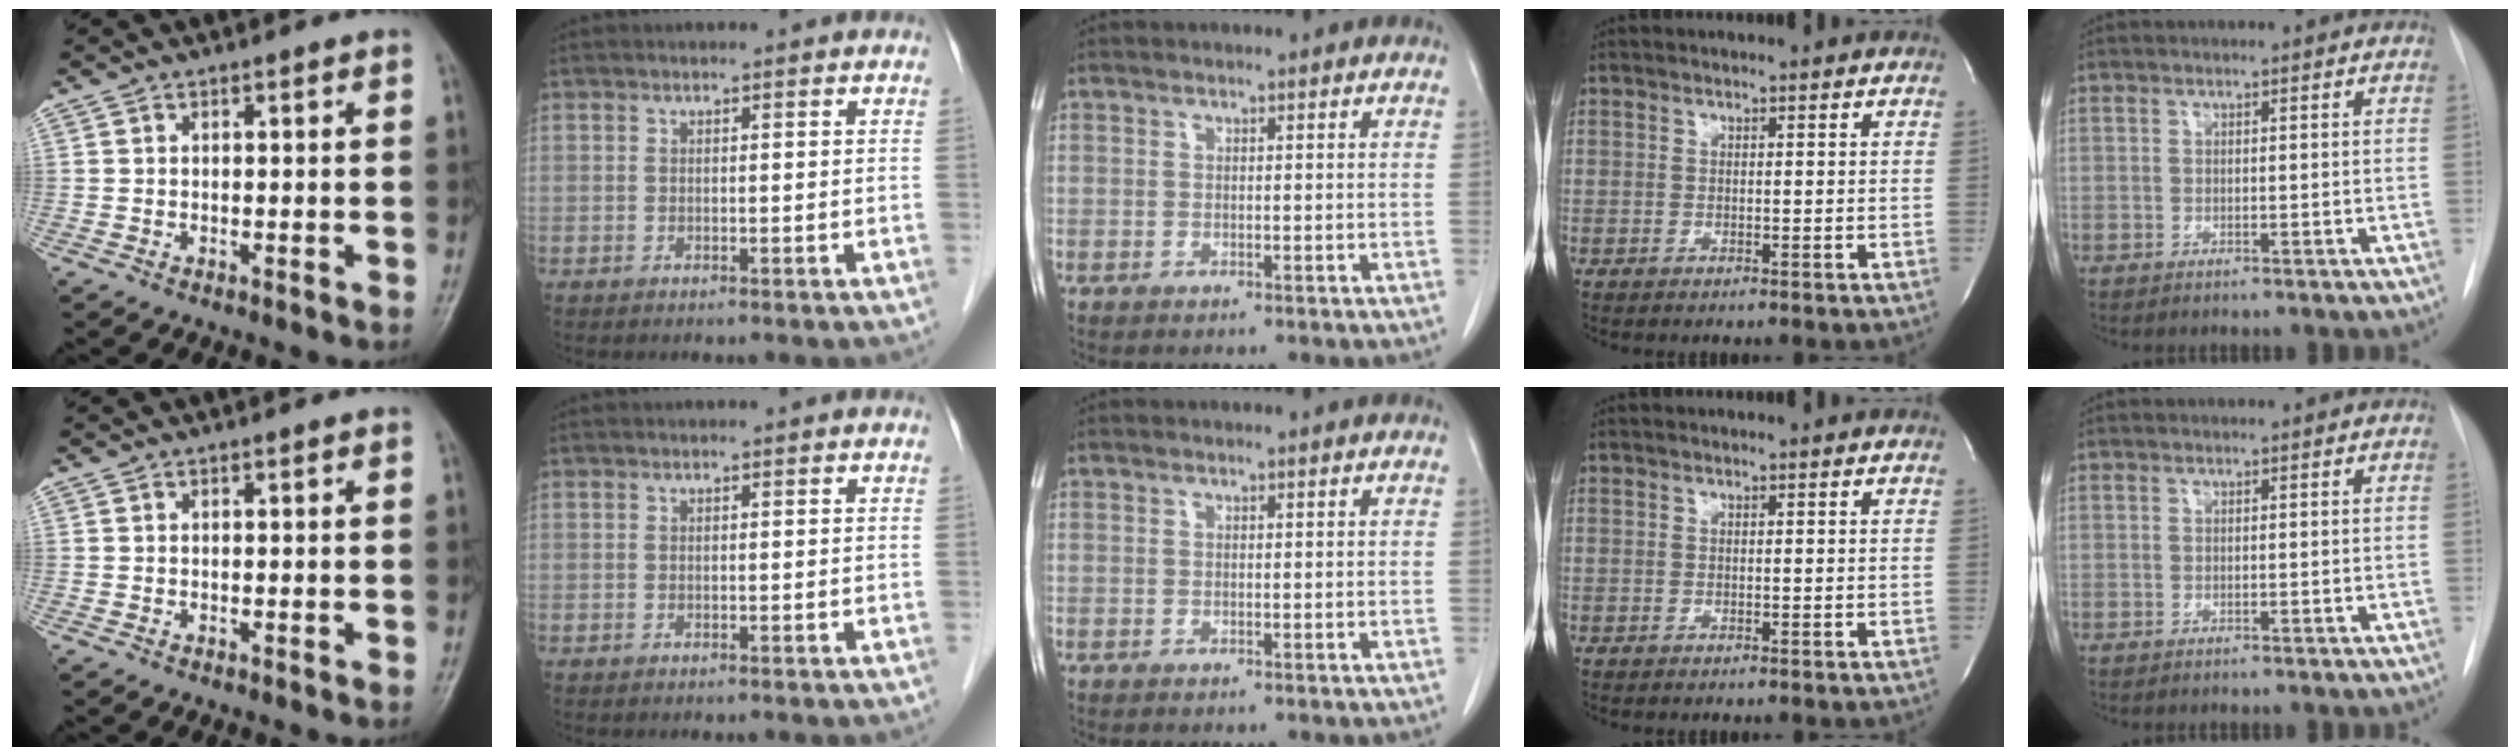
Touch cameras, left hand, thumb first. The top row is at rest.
{}